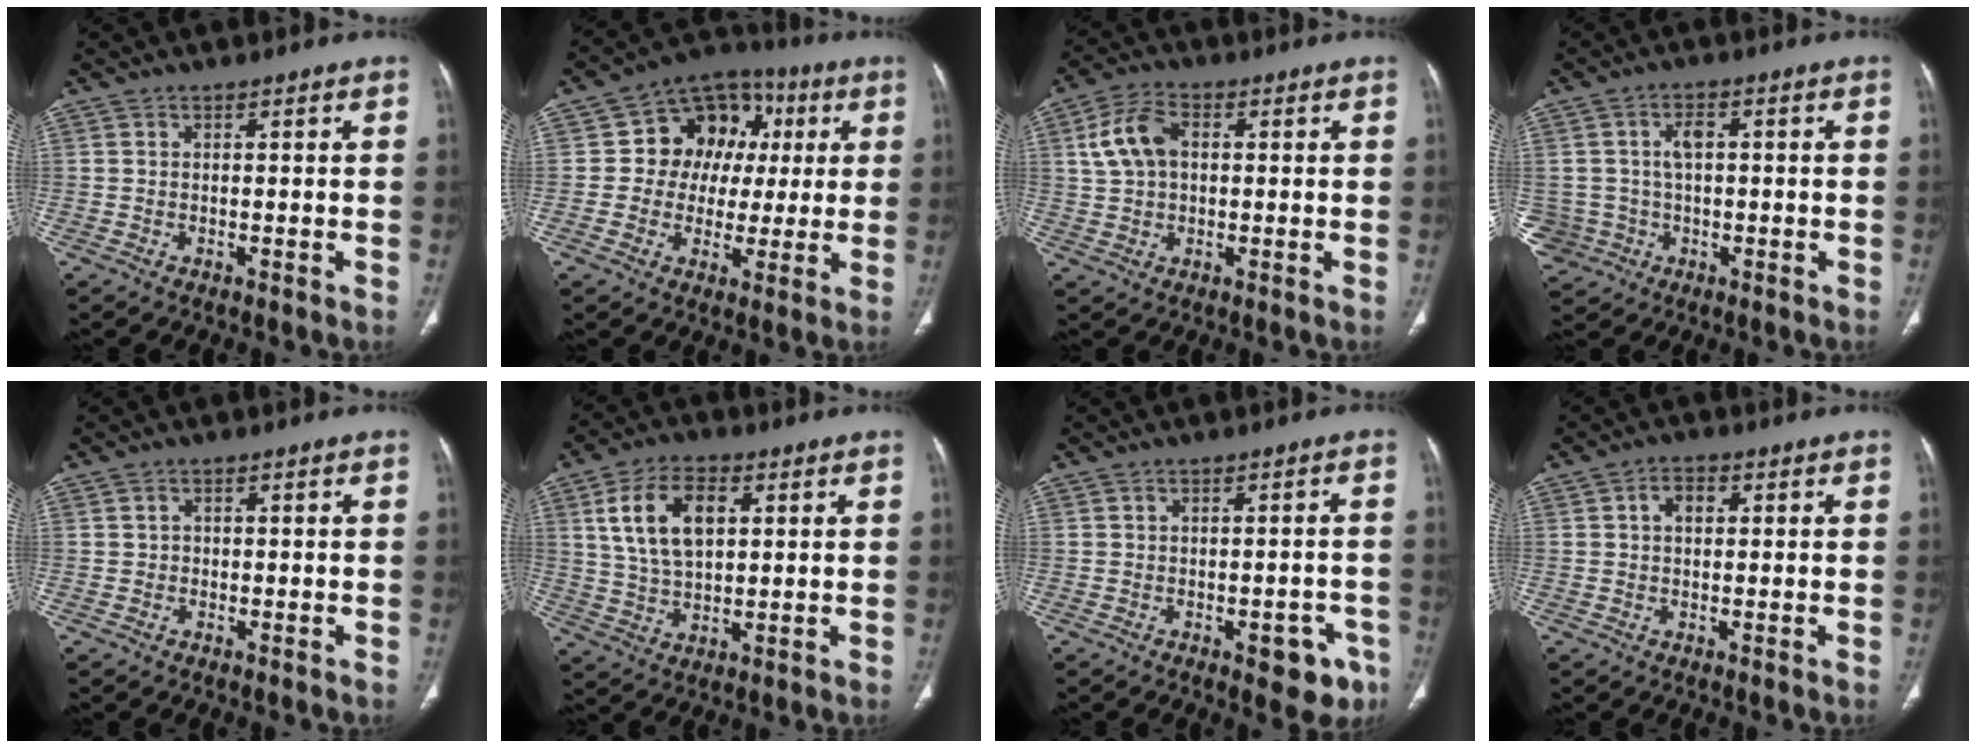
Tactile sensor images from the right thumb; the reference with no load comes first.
{"total": 14.0, "force": [2.1, 11.7, 7.4], "torque": [-0.052, 0.023, 0.026]}
{"total": 8.1, "force": [1.5, 5.3, 5.9], "torque": [-0.117, 0.018, 0.027]}
{"total": 7.8, "force": [-0.5, 7.2, 3.0], "torque": [-0.051, 0.017, 0.002]}
{"total": 1.0, "force": [-0.2, 1.0, 0.1], "torque": [0.005, 0.005, -0.004]}
{"total": 12.0, "force": [3.5, 7.0, 9.1], "torque": [-0.158, 0.000, 0.068]}
{"total": 6.9, "force": [-3.5, 3.4, 4.9], "torque": [-0.035, 0.017, -0.035]}
{"total": 3.3, "force": [0.7, 2.2, 2.3], "torque": [-0.033, 0.010, 0.010]}